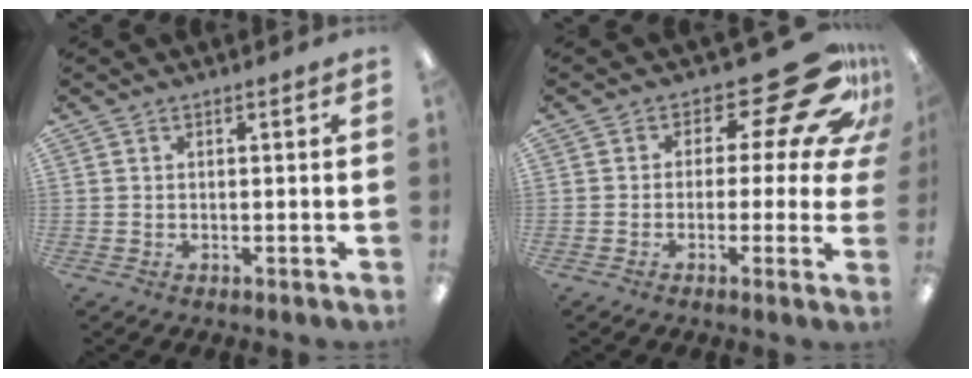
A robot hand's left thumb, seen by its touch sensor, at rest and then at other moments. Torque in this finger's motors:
{"motor_torque": [-0.09, 0.51, 0.06, -0.06, 0.03]}